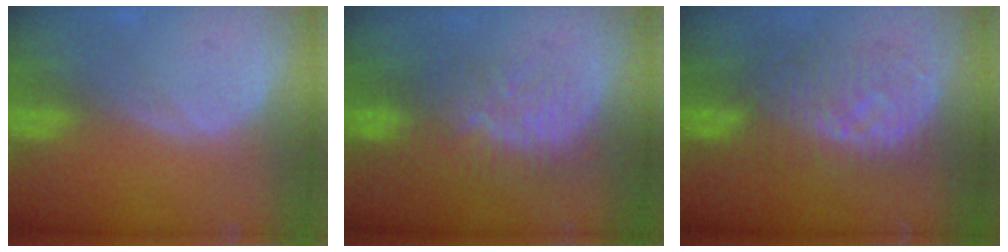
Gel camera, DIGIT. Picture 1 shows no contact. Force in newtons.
{"total": 8.4, "press": 7.8, "slide": 3.0}
{"total": 8.9, "press": 8.7, "slide": 1.8}